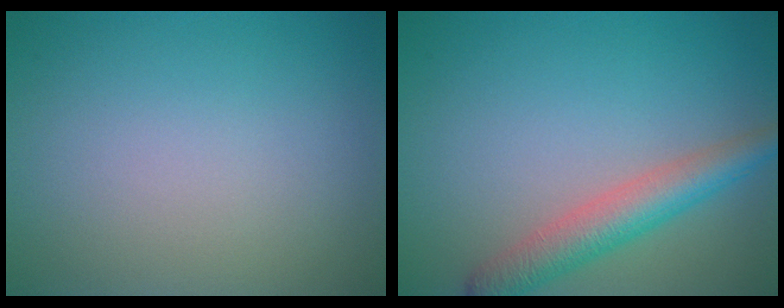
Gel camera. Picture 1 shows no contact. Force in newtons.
{"total": 4.2, "press": 4.2, "slide": 0.1}